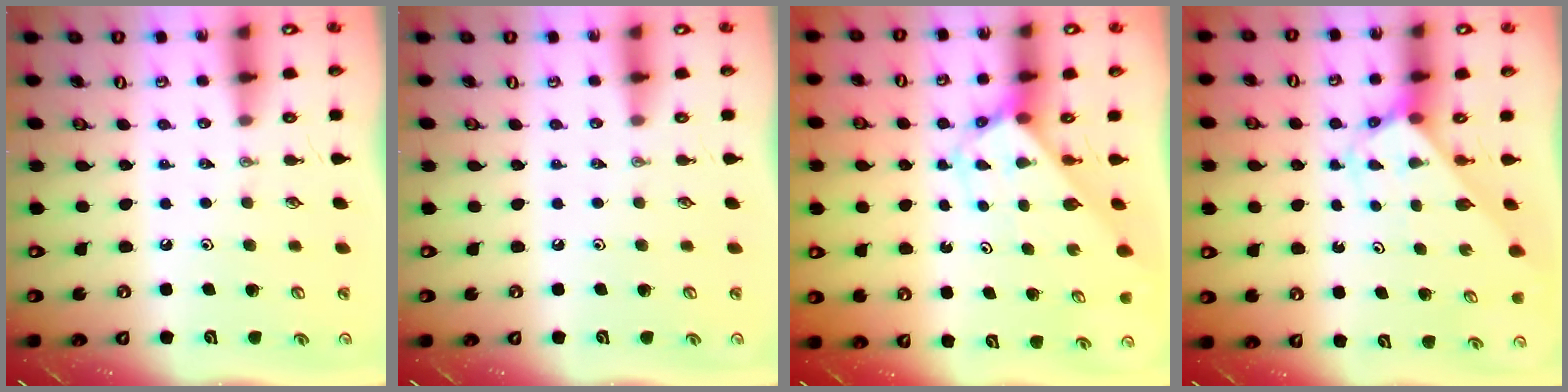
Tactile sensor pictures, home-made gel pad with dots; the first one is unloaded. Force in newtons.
{"total": 0.0}
{"total": 2.7, "press": 2.7, "slide": 0.1}
{"total": 3.0, "press": 3.0, "slide": 0.2}